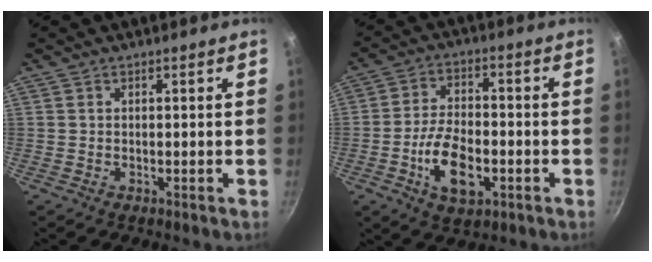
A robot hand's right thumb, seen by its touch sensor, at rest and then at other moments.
{"total": 11.3, "force": [-3.6, 6.1, 8.8], "torque": [-0.150, 0.020, -0.063]}